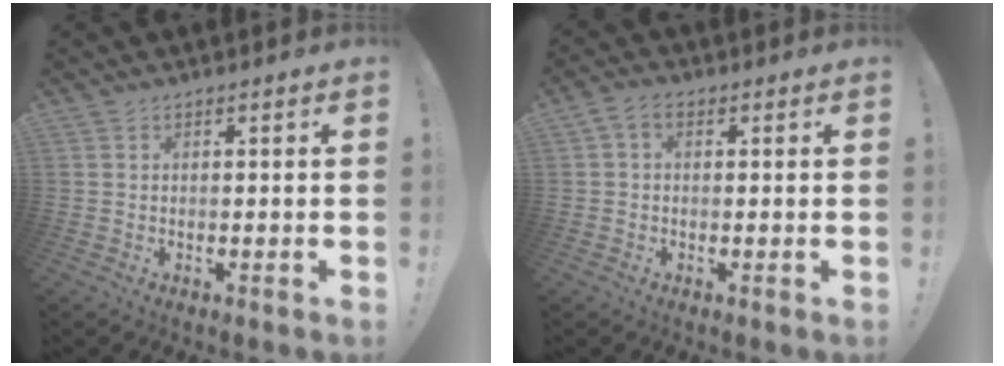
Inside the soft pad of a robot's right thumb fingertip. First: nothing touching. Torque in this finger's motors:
{"motor_torque": [0.02, 0.02, 0.03, 0.02, 0.00]}